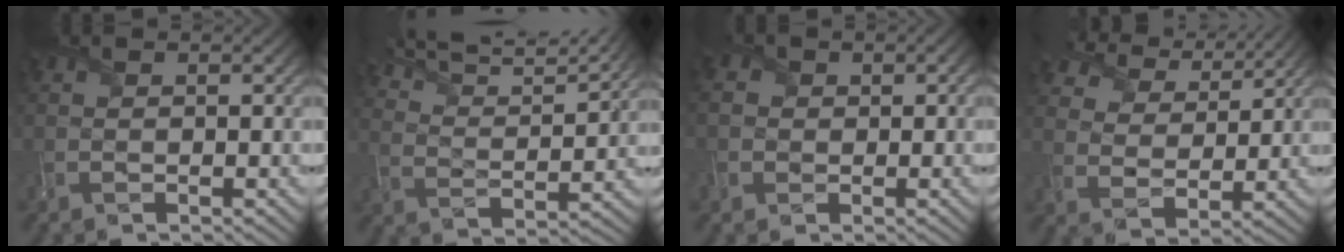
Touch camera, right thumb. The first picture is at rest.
{"total": 10.4, "force": [8.8, 2.4, 5.0], "torque": [-0.117, 0.009, 0.147]}
{"total": 3.5, "force": [0.2, 3.4, 0.8], "torque": [-0.030, 0.007, -0.017]}
{"total": 9.3, "force": [7.0, 4.7, 3.9], "torque": [-0.098, 0.002, 0.125]}